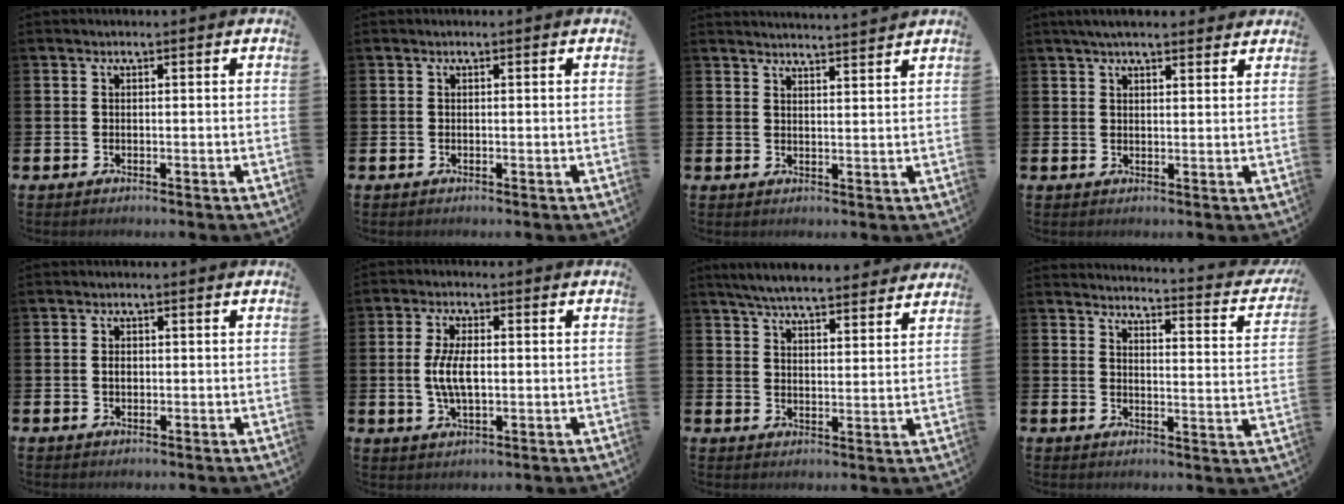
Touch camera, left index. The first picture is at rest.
{"total": 0.0}
{"total": 3.6, "force": [3.5, -0.5, -0.1], "torque": [0.001, -0.026, 0.062]}
{"total": 3.7, "force": [3.3, 0.8, 1.5], "torque": [-0.032, -0.004, 0.060]}
{"total": 1.2, "force": [0.1, 0.9, 0.9], "torque": [-0.006, 0.002, -0.003]}
{"total": 5.9, "force": [0.2, 2.6, 5.3], "torque": [-0.111, 0.003, -0.003]}
{"total": 6.3, "force": [6.1, 0.5, 1.4], "torque": [-0.042, -0.034, 0.110]}
{"total": 3.5, "force": [3.3, 0.2, 0.9], "torque": [-0.008, -0.046, 0.043]}